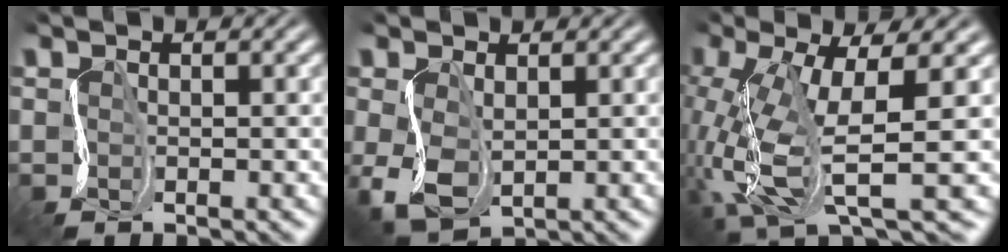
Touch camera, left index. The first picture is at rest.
{"total": 2.5, "force": [-0.8, 1.7, 1.7], "torque": [-0.067, -0.006, -0.002]}
{"total": 9.5, "force": [-1.8, 2.7, 9.0], "torque": [-0.206, -0.011, -0.019]}